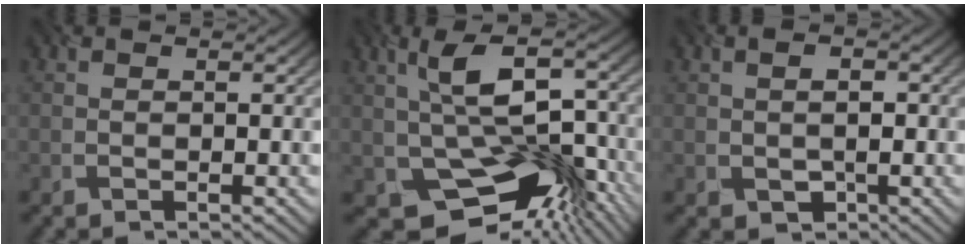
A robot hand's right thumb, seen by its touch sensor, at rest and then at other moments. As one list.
[{"total": 13.7, "force": [-3.4, 8.2, 10.5], "torque": [-0.176, -0.012, -0.056]}, {"total": 2.8, "force": [-0.6, 2.1, 1.8], "torque": [-0.029, -0.003, -0.004]}]